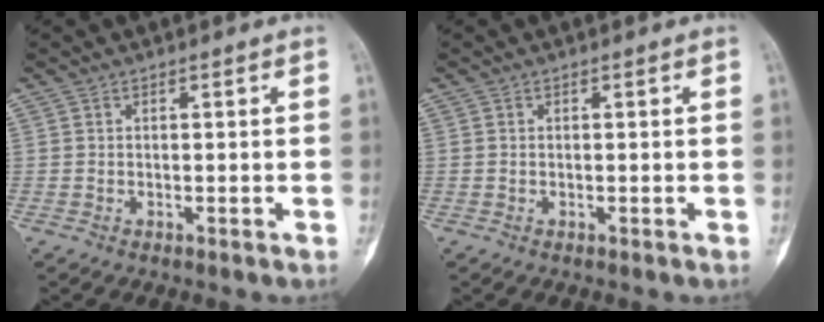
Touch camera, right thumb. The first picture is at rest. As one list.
[{"total": 0.0}]